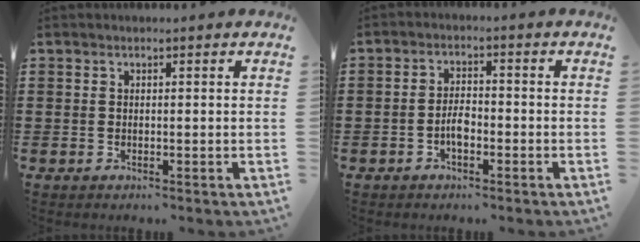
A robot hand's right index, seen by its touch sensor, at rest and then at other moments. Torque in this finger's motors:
{"motor_torque": [2.14, 0.00, 0.74, 0.05]}